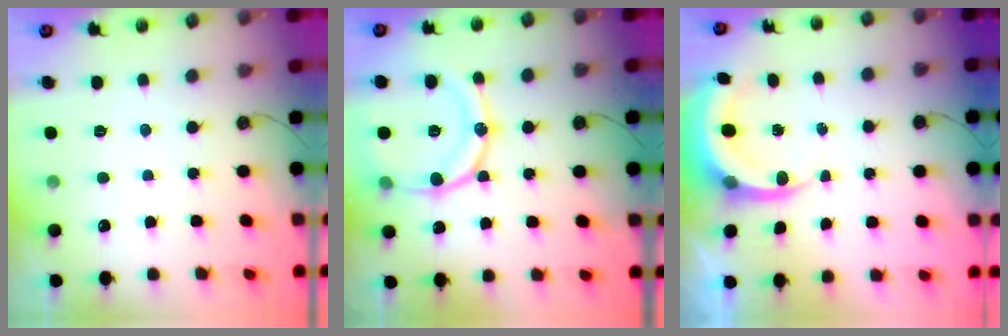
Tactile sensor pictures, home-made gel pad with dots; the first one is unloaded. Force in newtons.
{"total": 18.2, "press": 17.9, "slide": 3.3}
{"total": 4.6, "press": 4.6, "slide": 0.1}